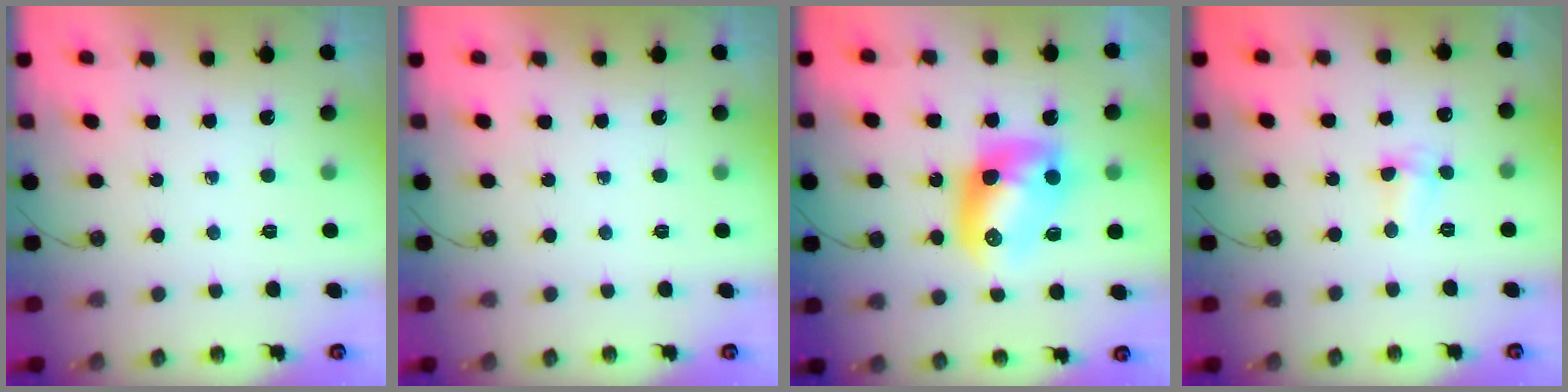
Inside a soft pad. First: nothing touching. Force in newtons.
{"total": 0.0}
{"total": 13.0, "press": 12.9, "slide": 1.0}
{"total": 3.0, "press": 2.9, "slide": 0.6}